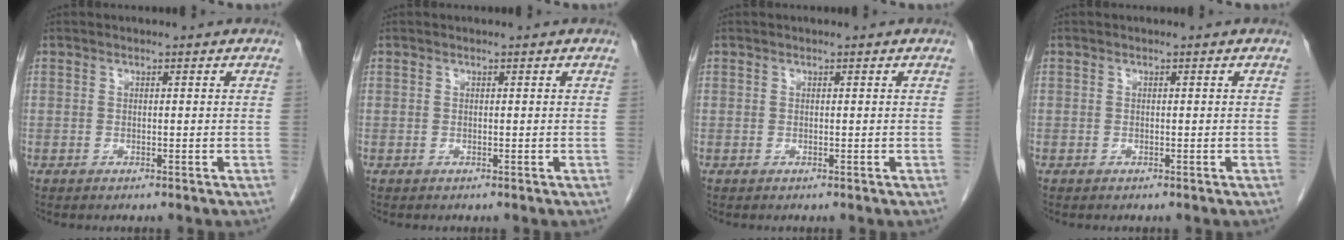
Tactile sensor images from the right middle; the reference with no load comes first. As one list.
[{"total": 0.0}, {"total": 0.0}, {"total": 0.0}]